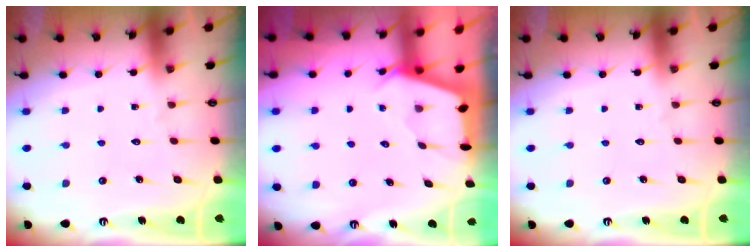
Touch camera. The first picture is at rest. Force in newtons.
{"total": 2.4, "press": 2.4, "slide": 0.3}
{"total": 0.0}